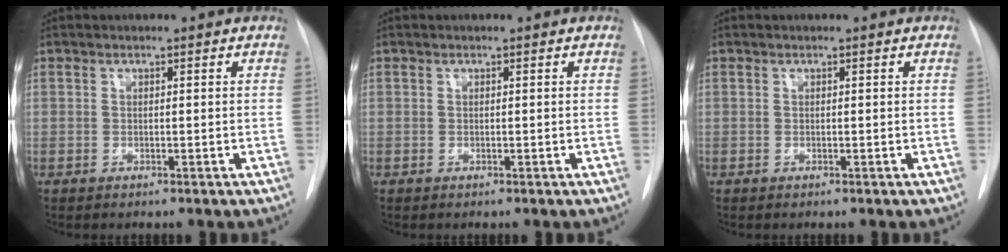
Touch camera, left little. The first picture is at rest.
{"total": 0.0}
{"total": 0.0}